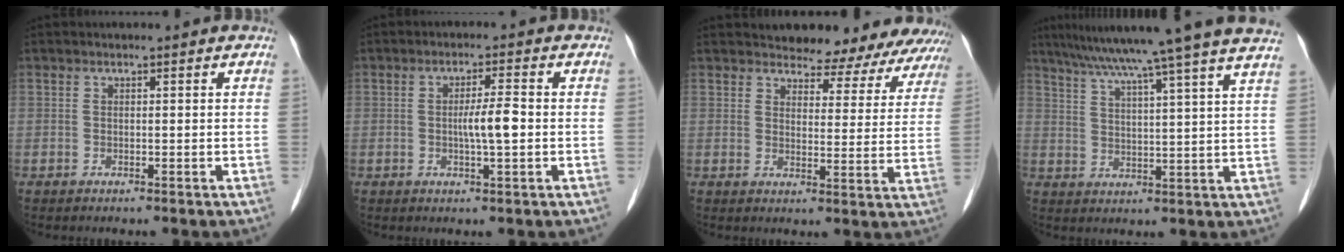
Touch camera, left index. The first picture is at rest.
{"total": 4.2, "force": [-0.4, 0.3, 4.2], "torque": [-0.076, -0.002, -0.007]}
{"total": 15.1, "force": [14.4, 3.6, 2.7], "torque": [0.000, -0.033, 0.144]}
{"total": 22.1, "force": [18.5, -2.0, 11.9], "torque": [-0.203, -0.012, 0.247]}